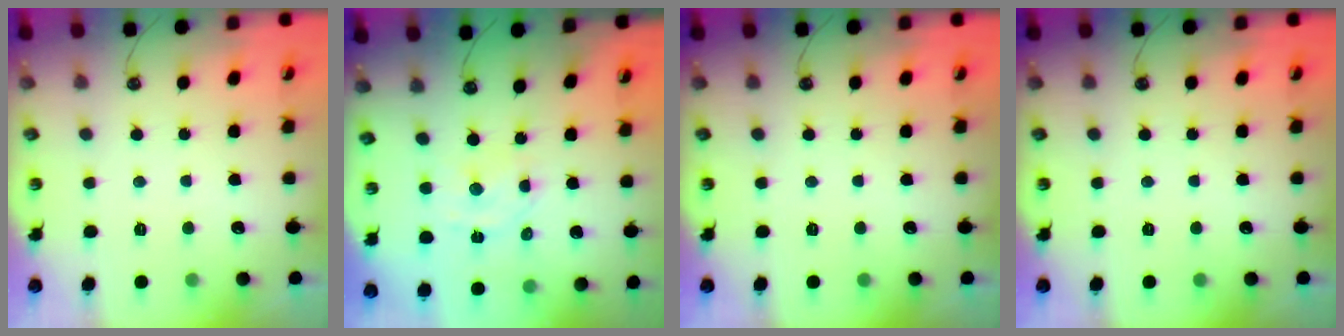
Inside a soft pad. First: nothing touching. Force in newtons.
{"total": 5.5, "press": 5.4, "slide": 0.8}
{"total": 0.0}
{"total": 0.0}